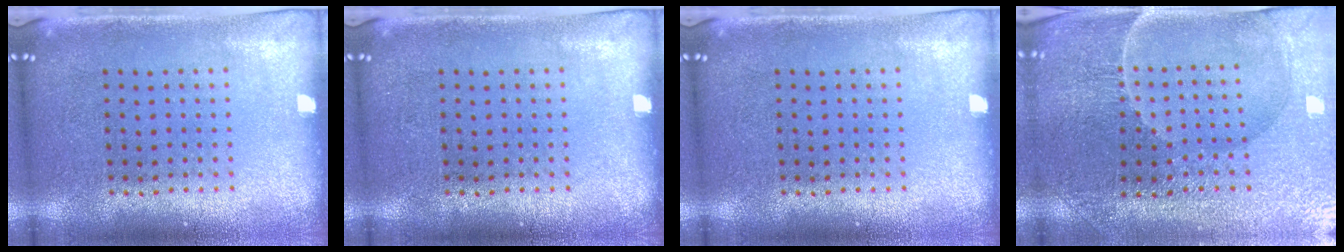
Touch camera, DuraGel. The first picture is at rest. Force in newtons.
{"total": 0.0}
{"total": 0.0}
{"total": 3.5, "press": 3.5, "slide": 0.4}